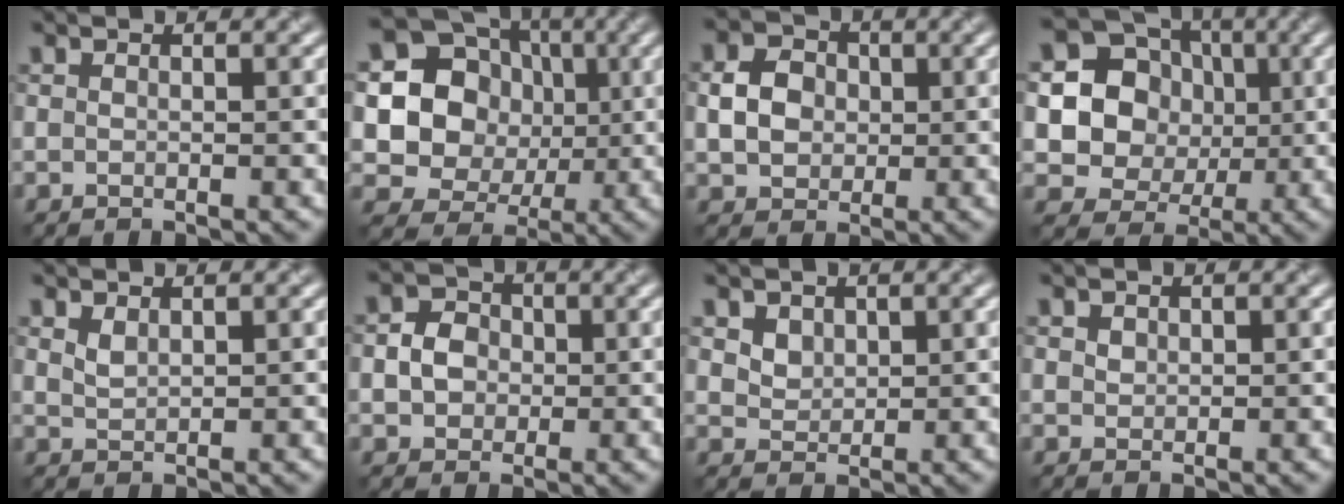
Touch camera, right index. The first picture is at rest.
{"total": 14.6, "force": [1.7, 13.6, 5.1], "torque": [-0.141, 0.030, 0.014]}
{"total": 3.6, "force": [0.1, 3.1, 1.8], "torque": [-0.034, 0.003, 0.001]}
{"total": 12.3, "force": [1.5, 11.7, 3.7], "torque": [-0.111, 0.029, 0.020]}
{"total": 1.1, "force": [0.8, 0.4, 0.6], "torque": [-0.017, 0.000, 0.021]}
{"total": 3.1, "force": [-0.1, 2.7, 1.5], "torque": [-0.018, 0.000, -0.009]}
{"total": 2.3, "force": [1.3, 1.6, 0.9], "torque": [-0.023, -0.003, 0.035]}
{"total": 0.7, "force": [0.4, 0.6, 0.2], "torque": [-0.004, -0.002, 0.009]}